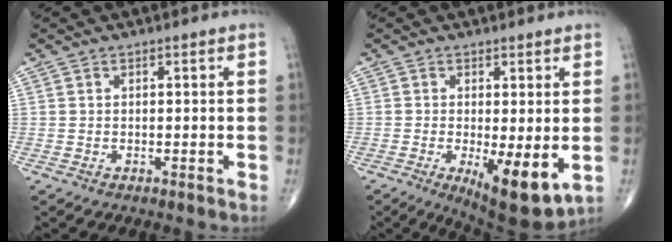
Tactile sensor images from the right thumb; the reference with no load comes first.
{"total": 9.8, "force": [-2.0, 3.1, 9.0], "torque": [-0.132, -0.026, -0.023]}